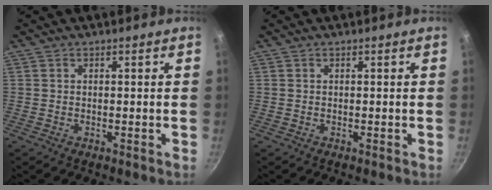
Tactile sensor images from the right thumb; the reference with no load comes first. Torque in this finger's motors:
{"motor_torque": [0.00, 0.00, 0.00, 0.00, 0.00]}